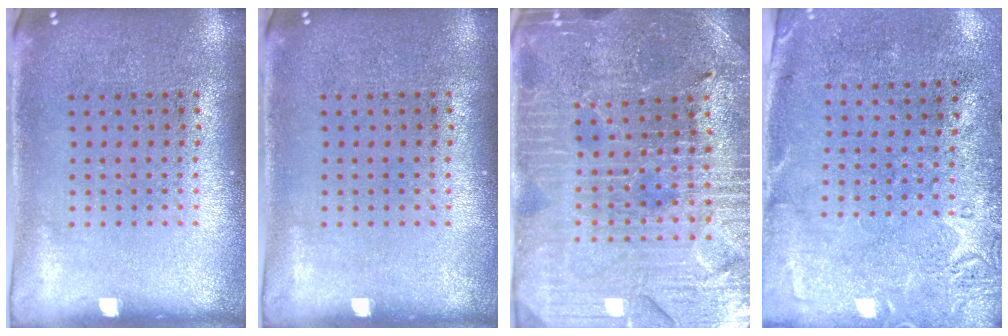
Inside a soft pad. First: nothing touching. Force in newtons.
{"total": 0.0}
{"total": 3.8, "press": 3.7, "slide": 0.8}
{"total": 2.8, "press": 2.1, "slide": 1.7}